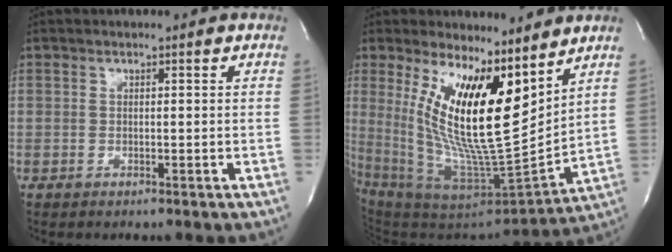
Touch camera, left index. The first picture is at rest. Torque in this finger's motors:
{"motor_torque": [2.14, 0.00, 1.05, 0.21]}